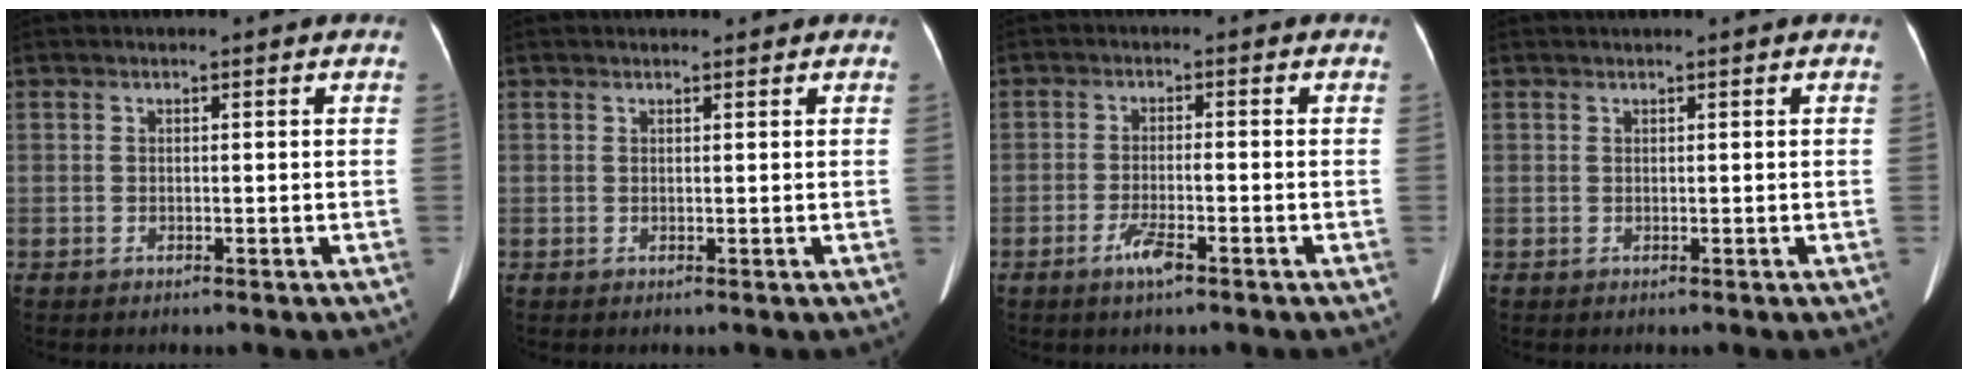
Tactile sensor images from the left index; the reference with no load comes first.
{"total": 1.1, "force": [1.1, 0.3, 0.2], "torque": [-0.009, 0.006, 0.016]}
{"total": 3.5, "force": [-2.2, 0.3, 2.7], "torque": [-0.056, -0.007, -0.040]}
{"total": 0.8, "force": [0.7, -0.2, 0.4], "torque": [-0.007, 0.012, 0.019]}